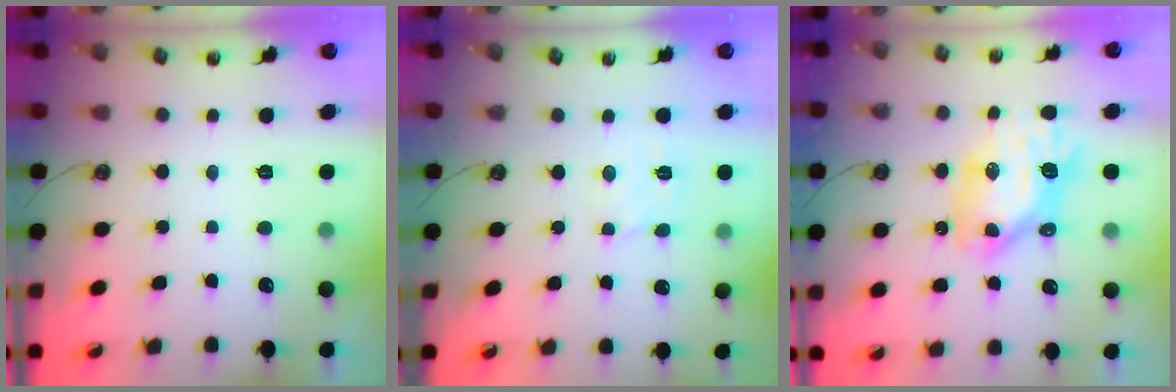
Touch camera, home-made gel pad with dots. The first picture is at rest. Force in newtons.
{"total": 2.9, "press": 2.9, "slide": 0.2}
{"total": 13.4, "press": 13.3, "slide": 1.6}